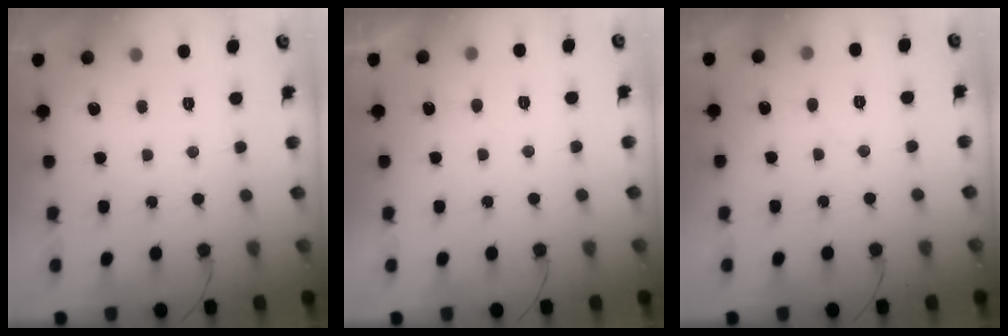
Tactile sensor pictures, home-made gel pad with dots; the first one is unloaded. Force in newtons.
{"total": 3.1, "press": 3.1, "slide": 0.2}
{"total": 3.7, "press": 3.7, "slide": 0.4}